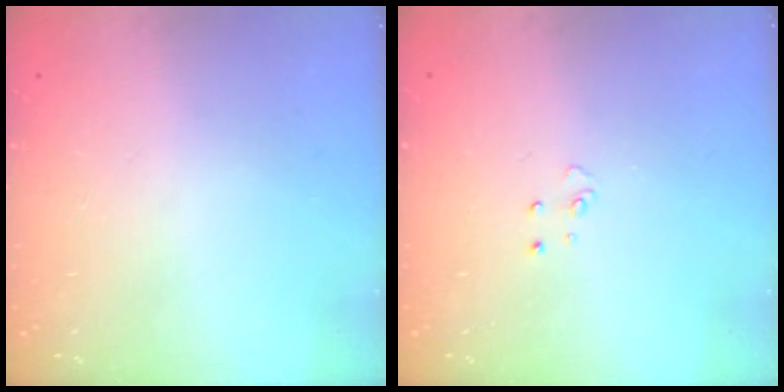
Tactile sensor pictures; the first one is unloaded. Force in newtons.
{"total": 2.9, "press": 2.9, "slide": 0.2}